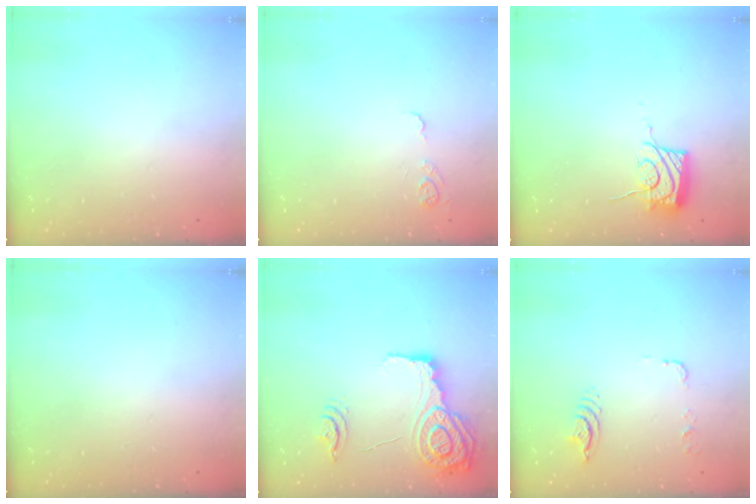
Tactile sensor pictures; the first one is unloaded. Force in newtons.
{"total": 7.2, "press": 7.2, "slide": 0.7}
{"total": 12.2, "press": 12.0, "slide": 1.8}
{"total": 0.0}
{"total": 16.0, "press": 15.9, "slide": 1.2}
{"total": 8.3, "press": 8.3, "slide": 0.8}